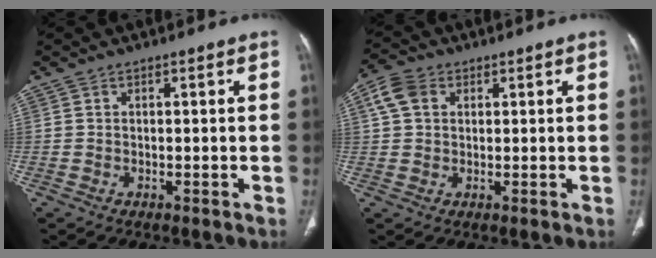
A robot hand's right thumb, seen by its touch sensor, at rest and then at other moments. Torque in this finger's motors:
{"motor_torque": [-0.86, 0.67, 0.00, -0.16, 0.02]}